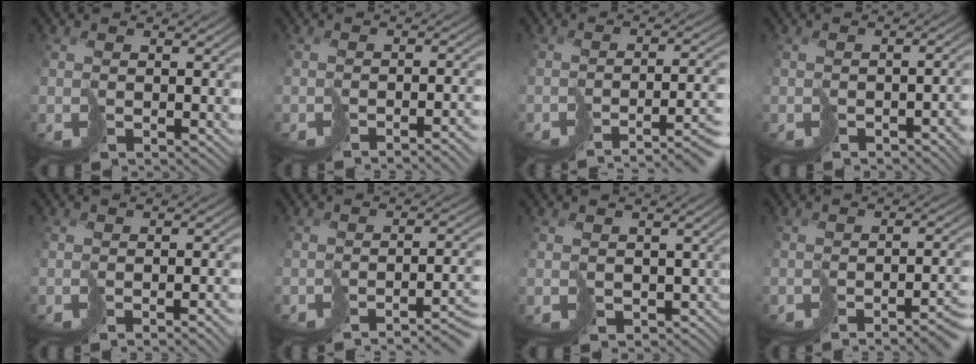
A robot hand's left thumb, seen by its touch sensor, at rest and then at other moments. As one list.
[{"total": 4.4, "force": [-3.8, 0.1, 2.2], "torque": [-0.020, -0.006, -0.056]}, {"total": 7.8, "force": [-5.6, 1.2, 5.2], "torque": [-0.058, -0.009, -0.074]}, {"total": 4.5, "force": [-3.1, 1.8, 2.8], "torque": [-0.030, -0.011, -0.044]}, {"total": 3.2, "force": [-2.8, 0.3, 1.4], "torque": [-0.009, -0.001, -0.043]}, {"total": 6.2, "force": [-4.9, 0.6, 3.7], "torque": [-0.037, -0.008, -0.074]}, {"total": 4.7, "force": [-1.1, 4.0, 2.2], "torque": [-0.037, -0.023, -0.006]}, {"total": 6.0, "force": [-4.9, 0.4, 3.4], "torque": [-0.033, -0.008, -0.069]}]